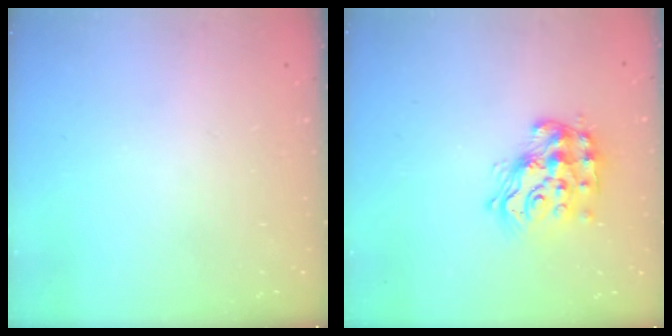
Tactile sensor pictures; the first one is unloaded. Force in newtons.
{"total": 15.4, "press": 15.4, "slide": 1.0}